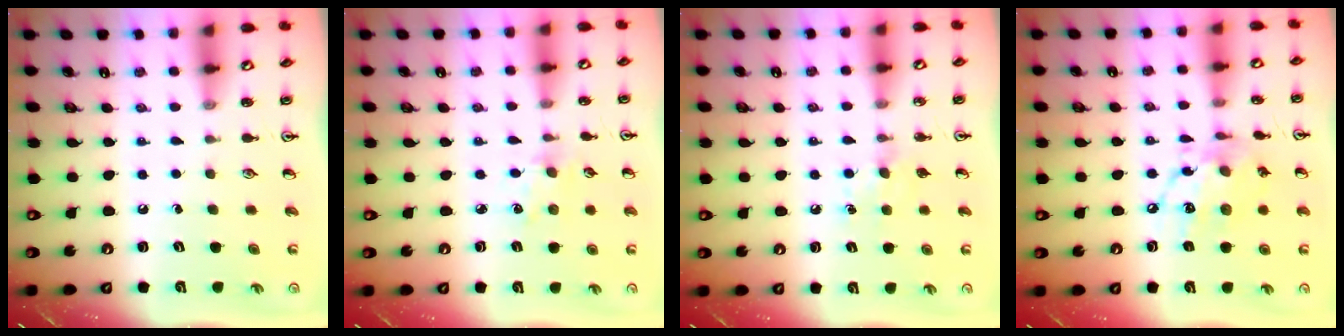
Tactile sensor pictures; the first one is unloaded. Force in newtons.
{"total": 3.0, "press": 3.0, "slide": 0.4}
{"total": 5.7, "press": 5.7, "slide": 0.6}
{"total": 13.4, "press": 13.4, "slide": 1.0}